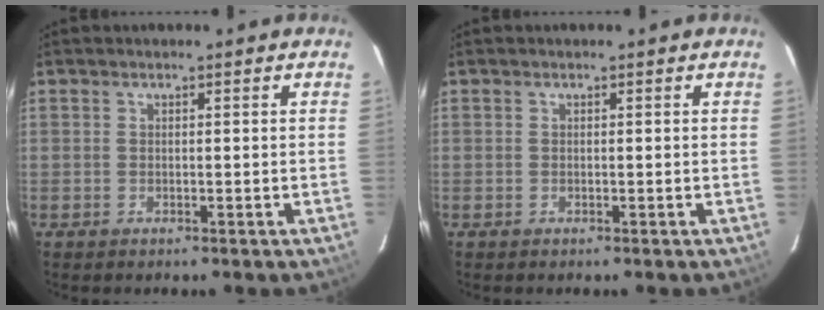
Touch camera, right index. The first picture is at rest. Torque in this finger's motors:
{"motor_torque": [0.01, -0.01, 0.00, 0.00]}